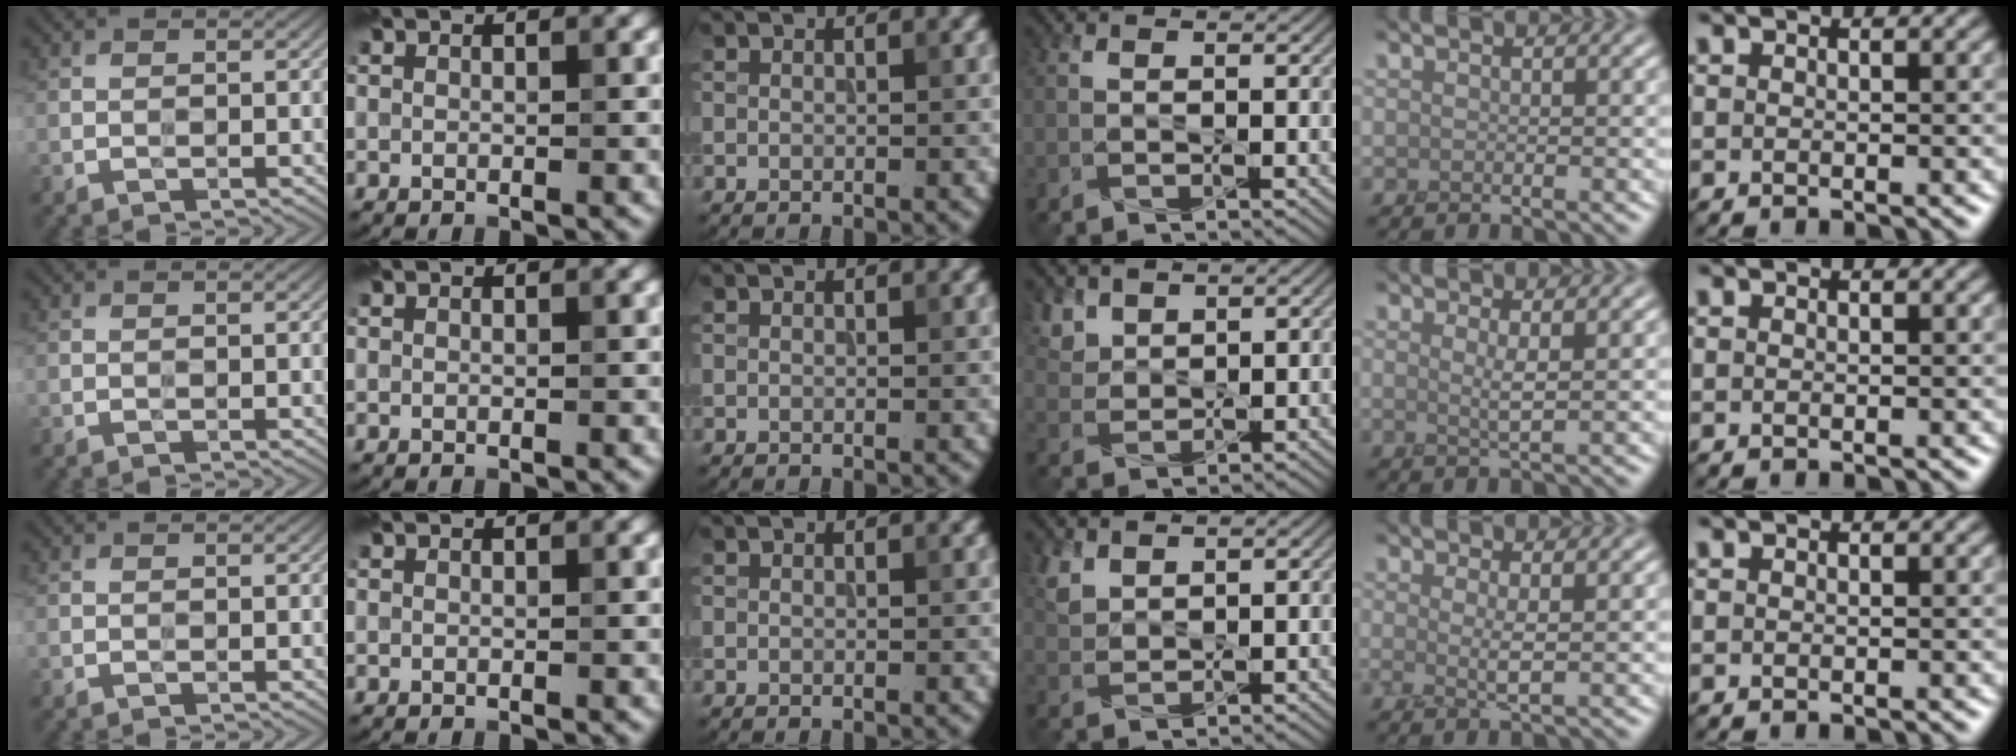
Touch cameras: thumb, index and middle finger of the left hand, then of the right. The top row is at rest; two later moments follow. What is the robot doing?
{"motion": "squeeze", "object": "tweezer"}